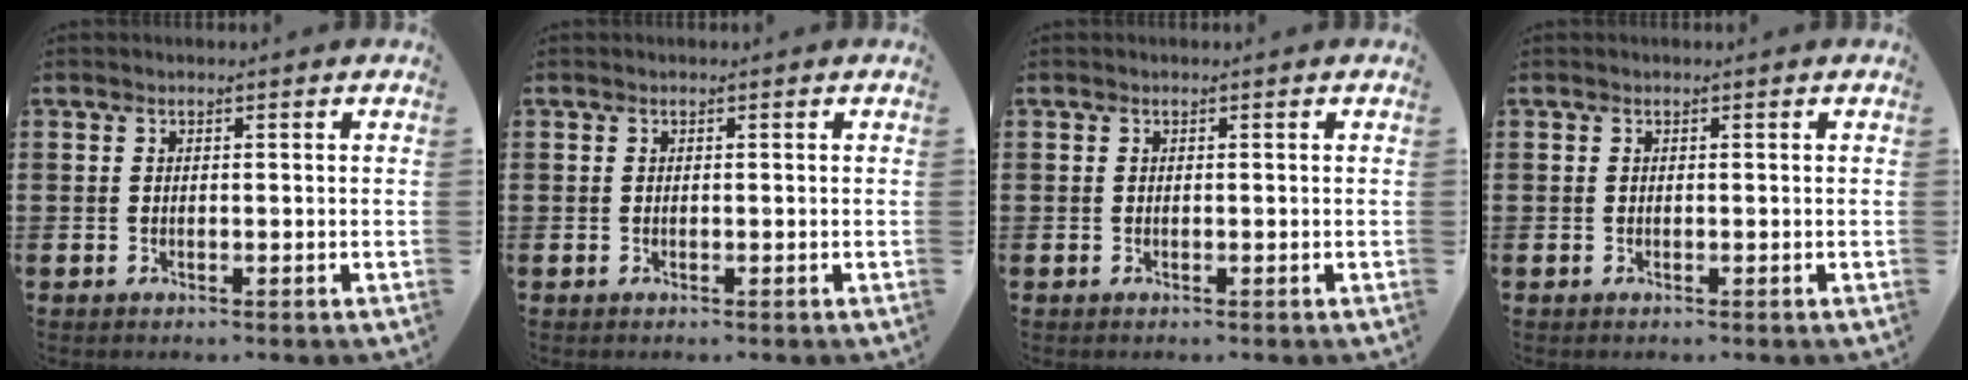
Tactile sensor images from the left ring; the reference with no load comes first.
{"total": 0.0}
{"total": 0.0}
{"total": 0.0}